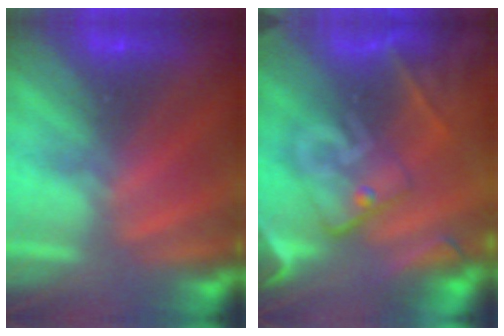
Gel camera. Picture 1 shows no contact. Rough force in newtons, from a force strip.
{"total": 7.1}